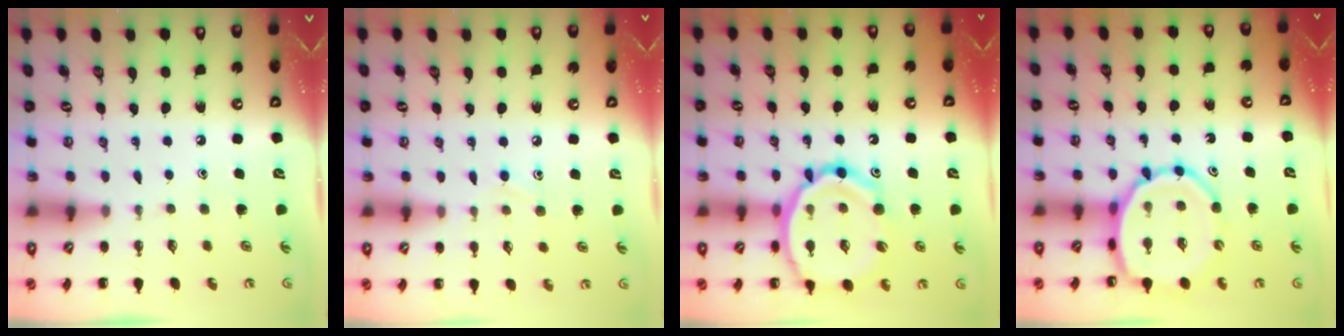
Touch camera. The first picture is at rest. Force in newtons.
{"total": 6.9, "press": 6.4, "slide": 2.5}
{"total": 19.1, "press": 18.8, "slide": 3.1}
{"total": 11.4, "press": 11.0, "slide": 2.9}